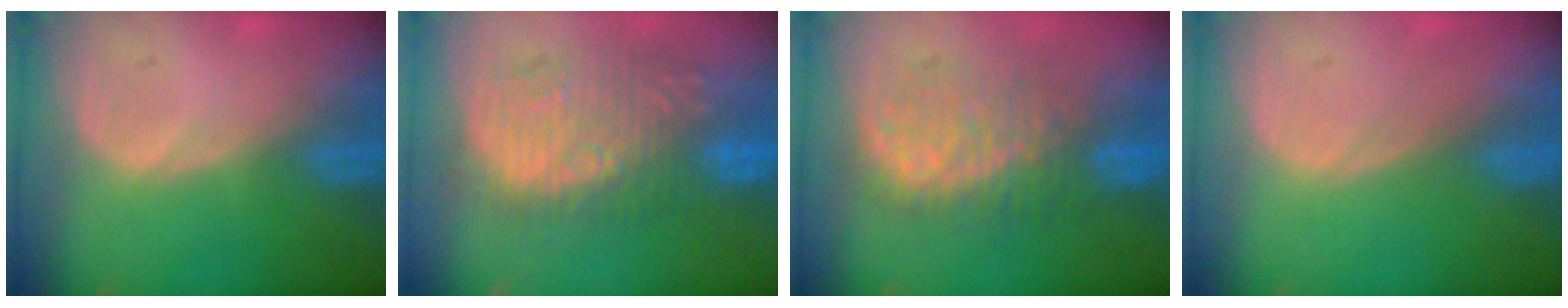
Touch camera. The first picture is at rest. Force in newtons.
{"total": 10.7, "press": 10.4, "slide": 2.4}
{"total": 8.7, "press": 8.6, "slide": 1.6}
{"total": 0.0}